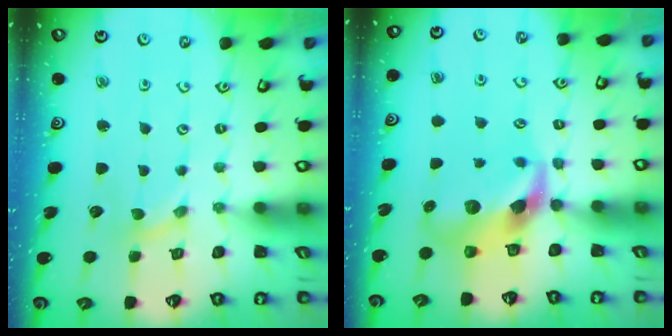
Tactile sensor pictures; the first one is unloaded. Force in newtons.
{"total": 11.5, "press": 11.4, "slide": 1.5}